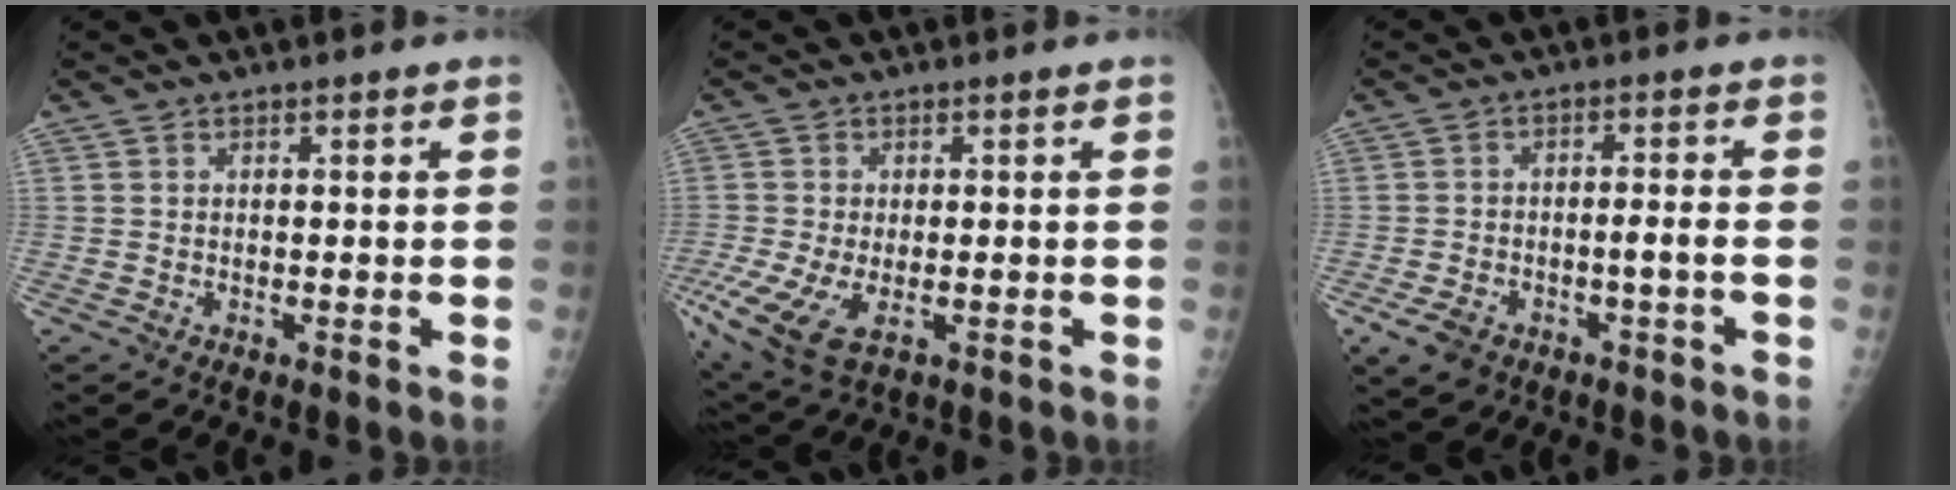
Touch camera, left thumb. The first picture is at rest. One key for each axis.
{"total": 10.9, "fx": -3.6, "fy": 5.6, "fz": 8.7, "tx": -0.203, "ty": -0.022, "tz": -0.056}
{"total": 6.0, "fx": -3.2, "fy": 2.6, "fz": 4.4, "tx": -0.081, "ty": 0.021, "tz": -0.044}